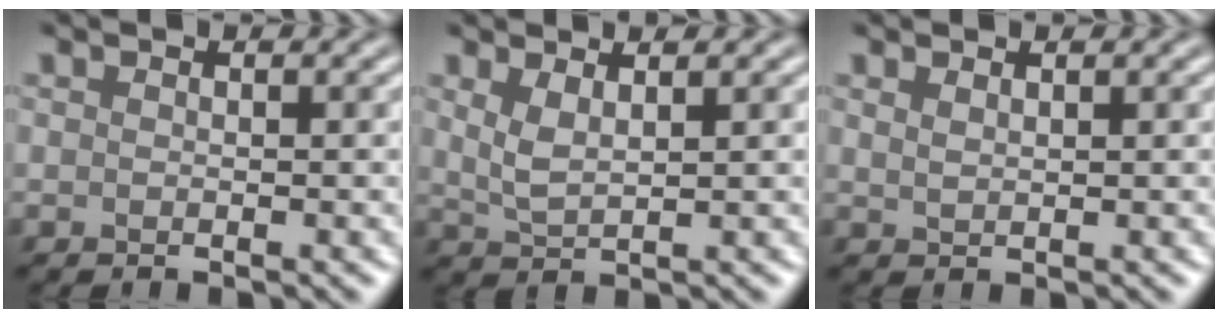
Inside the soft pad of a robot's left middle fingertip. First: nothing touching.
{"total": 2.2, "force": [1.2, 0.7, 1.7], "torque": [-0.041, -0.004, 0.027]}
{"total": 0.9, "force": [0.8, 0.3, 0.4], "torque": [-0.011, 0.000, 0.016]}